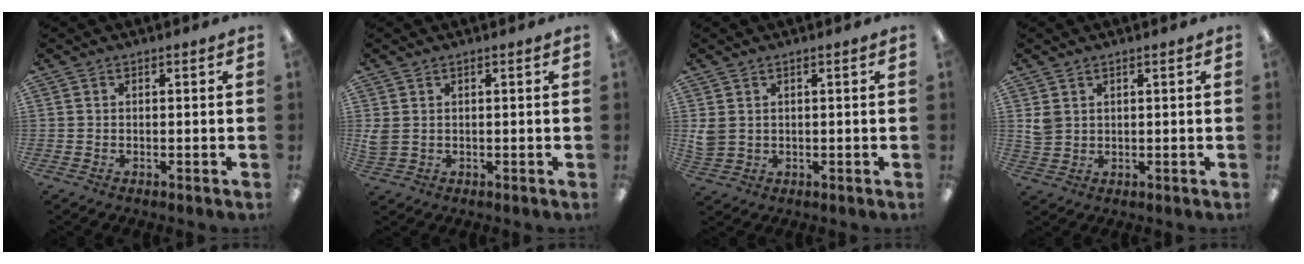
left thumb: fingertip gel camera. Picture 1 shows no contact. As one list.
[{"total": 2.6, "force": [0.8, 1.8, 1.7], "torque": [-0.035, 0.004, 0.016]}, {"total": 3.0, "force": [1.1, 2.4, 1.3], "torque": [-0.028, 0.002, 0.023]}, {"total": 2.9, "force": [1.5, 2.2, 1.2], "torque": [-0.027, 0.001, 0.028]}]